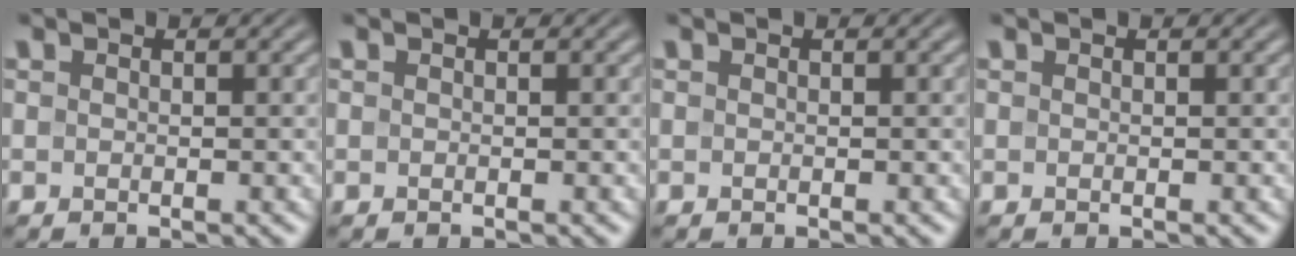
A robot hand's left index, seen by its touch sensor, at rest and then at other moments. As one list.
[{"total": 0.0}, {"total": 0.0}, {"total": 0.0}]